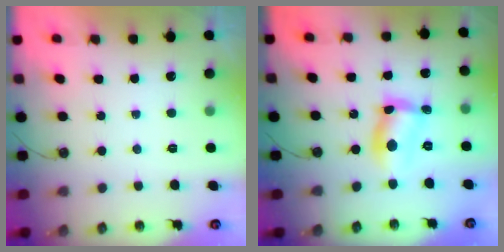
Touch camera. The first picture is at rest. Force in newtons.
{"total": 8.1, "press": 8.1, "slide": 0.6}